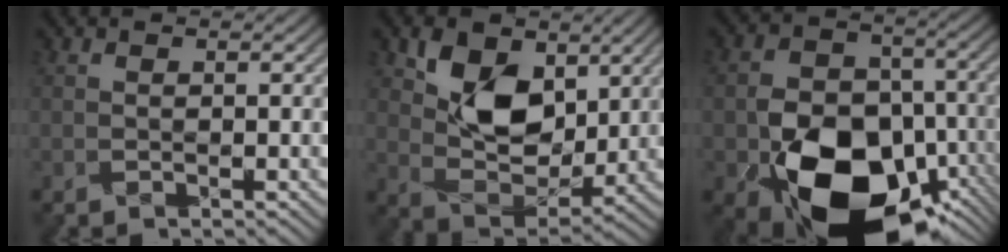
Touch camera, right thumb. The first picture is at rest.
{"total": 8.1, "force": [3.9, 5.4, 4.6], "torque": [-0.094, -0.018, 0.075]}
{"total": 15.2, "force": [-7.0, 10.3, 8.7], "torque": [-0.153, -0.041, -0.112]}